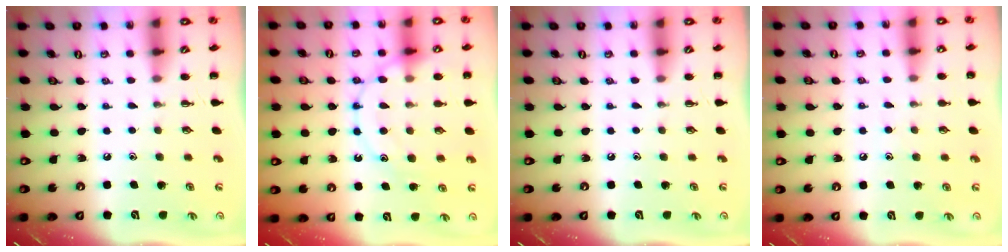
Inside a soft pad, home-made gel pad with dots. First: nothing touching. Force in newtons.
{"total": 14.8, "press": 14.8, "slide": 1.4}
{"total": 0.0}
{"total": 5.9, "press": 5.7, "slide": 1.5}